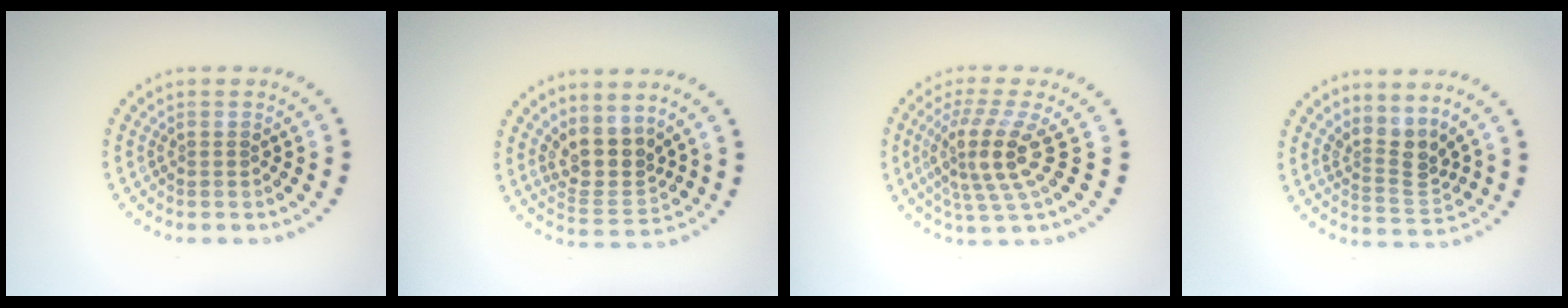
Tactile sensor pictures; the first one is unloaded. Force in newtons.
{"total": 3.8, "press": 3.0, "slide": 2.3}
{"total": 4.3, "press": 3.1, "slide": 3.0}
{"total": 3.0, "press": 2.2, "slide": 2.1}